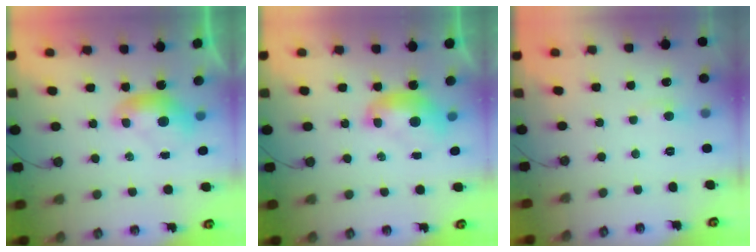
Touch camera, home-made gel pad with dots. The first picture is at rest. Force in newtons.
{"total": 2.1, "press": 2.1, "slide": 0.3}
{"total": 0.6, "press": 0.2, "slide": 0.5}